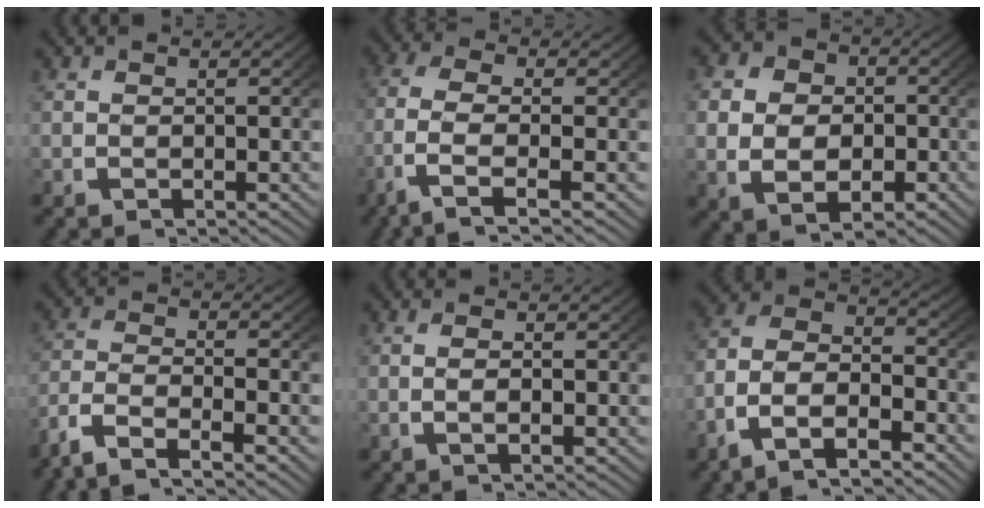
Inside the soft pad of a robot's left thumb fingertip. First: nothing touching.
{"total": 8.6, "force": [-2.4, 4.8, 6.7], "torque": [-0.169, -0.028, -0.032]}
{"total": 7.1, "force": [-0.6, 5.6, 4.3], "torque": [-0.082, -0.025, -0.001]}
{"total": 7.5, "force": [-4.7, 3.7, 4.5], "torque": [-0.105, -0.014, -0.077]}
{"total": 1.3, "force": [-0.1, 0.3, 1.3], "torque": [-0.028, 0.001, 0.000]}
{"total": 9.8, "force": [-2.8, 7.0, 6.3], "torque": [-0.134, -0.027, -0.057]}